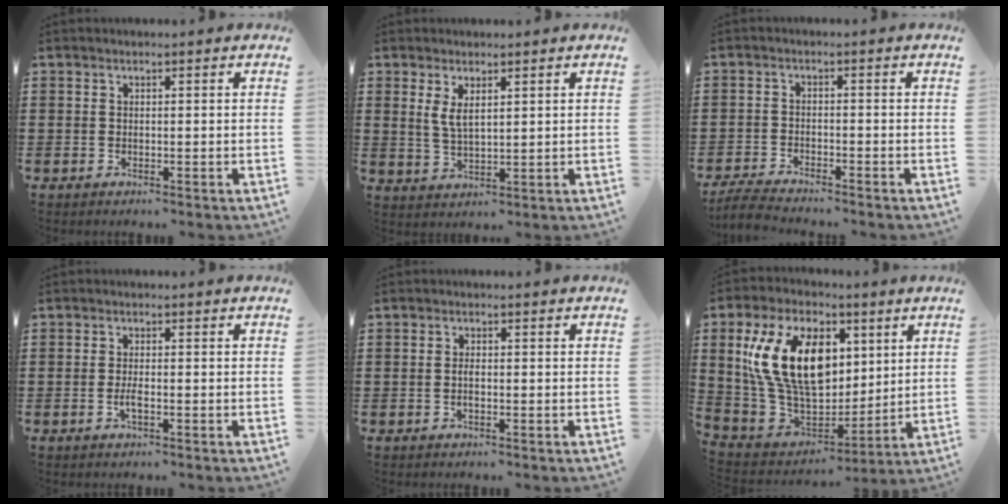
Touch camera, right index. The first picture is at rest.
{"total": 3.3, "force": [1.5, 1.3, 2.6], "torque": [-0.053, 0.004, 0.027]}
{"total": 3.5, "force": [-3.5, 0.1, 0.6], "torque": [-0.026, -0.006, -0.075]}
{"total": 2.0, "force": [-0.6, 0.5, 1.8], "torque": [-0.041, -0.002, -0.013]}
{"total": 1.3, "force": [-0.3, 0.3, 1.3], "torque": [-0.026, -0.005, -0.003]}
{"total": 16.4, "force": [4.5, 10.2, 11.9], "torque": [-0.283, 0.017, 0.084]}